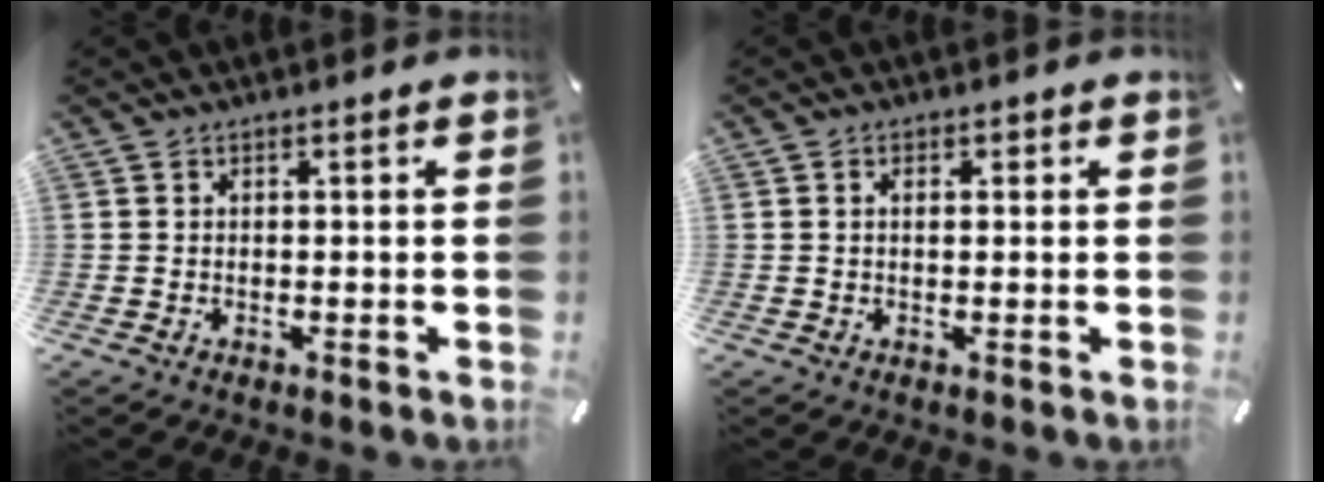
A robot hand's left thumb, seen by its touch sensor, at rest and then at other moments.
{"total": 1.7, "force": [0.4, 1.1, 1.2], "torque": [-0.018, 0.006, 0.003]}